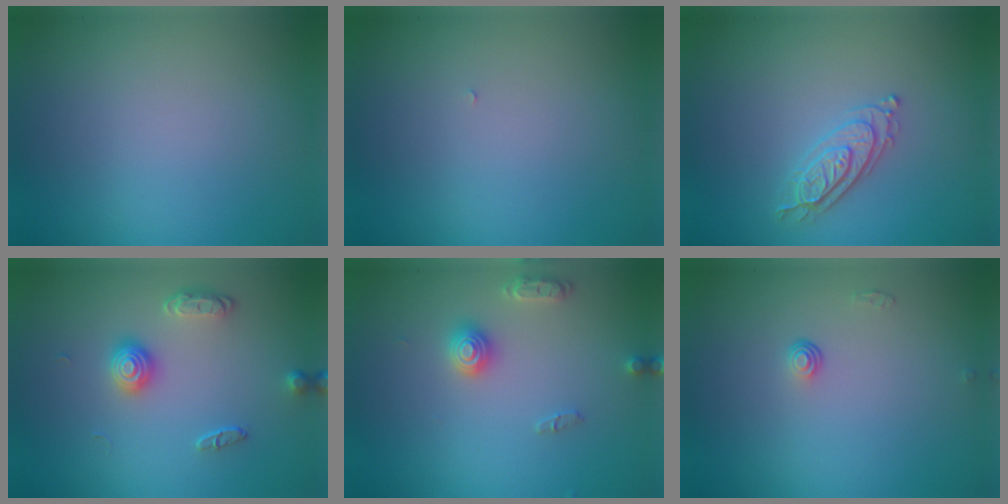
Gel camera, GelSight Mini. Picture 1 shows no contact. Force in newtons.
{"total": 0.0}
{"total": 2.4, "press": 2.3, "slide": 0.5}
{"total": 2.3, "press": 1.8, "slide": 1.4}
{"total": 2.5, "press": 2.5, "slide": 0.4}
{"total": 0.8, "press": 0.5, "slide": 0.6}